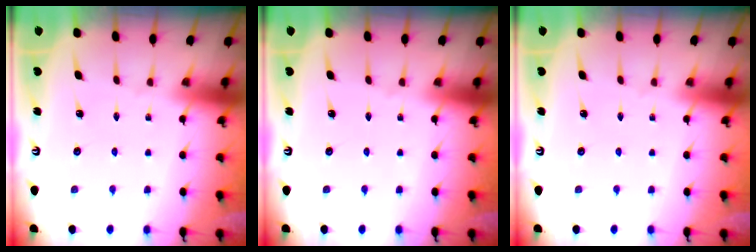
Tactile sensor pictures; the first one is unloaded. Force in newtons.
{"total": 0.0}
{"total": 0.0}